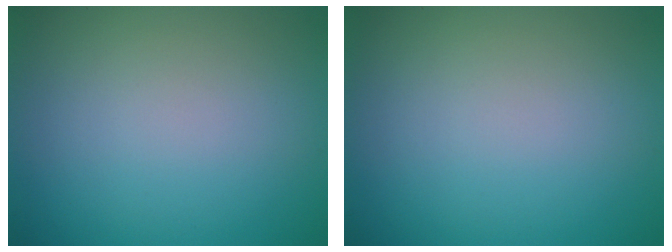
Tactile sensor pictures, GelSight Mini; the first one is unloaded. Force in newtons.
{"total": 0.0}